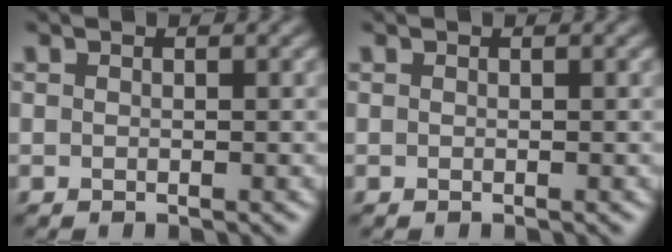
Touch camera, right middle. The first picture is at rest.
{"total": 0.0}